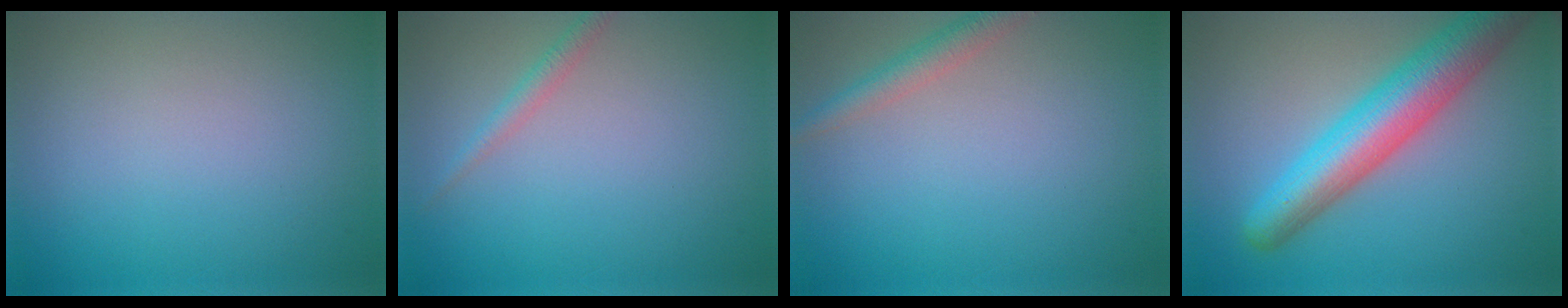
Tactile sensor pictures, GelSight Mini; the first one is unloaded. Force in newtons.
{"total": 1.4, "press": 1.4, "slide": 0.1}
{"total": 2.3, "press": 2.3, "slide": 0.1}
{"total": 7.4, "press": 7.4, "slide": 0.2}